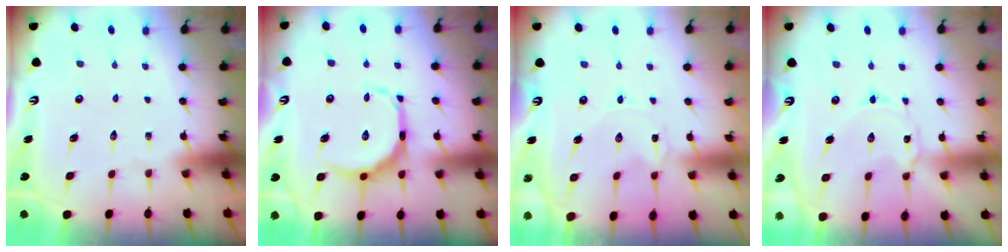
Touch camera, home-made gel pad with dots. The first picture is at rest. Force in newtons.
{"total": 11.0, "press": 11.0, "slide": 0.6}
{"total": 0.0}
{"total": 1.6, "press": 1.5, "slide": 0.2}